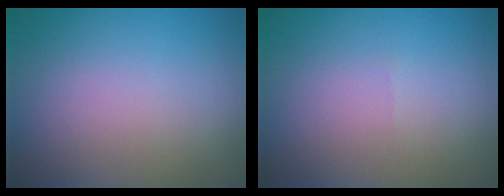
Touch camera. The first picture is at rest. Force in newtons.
{"total": 0.0}